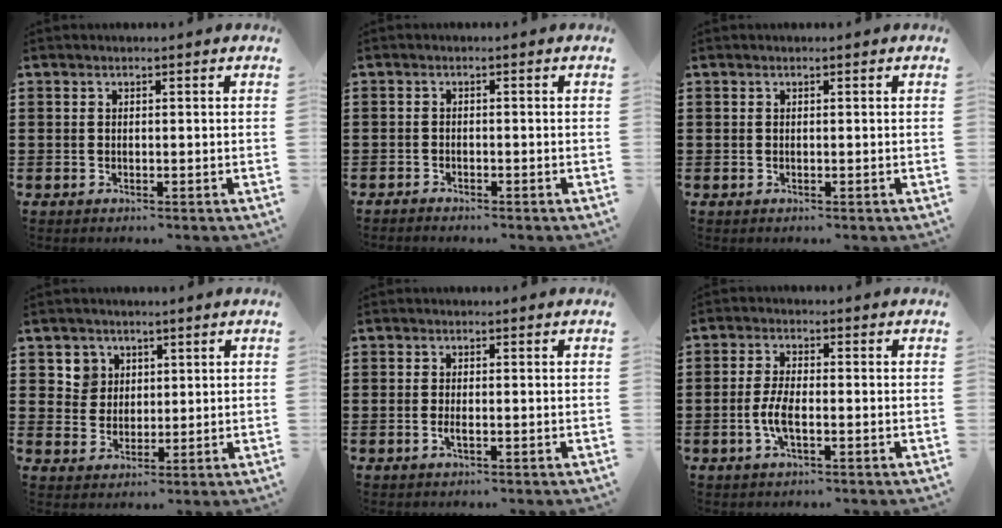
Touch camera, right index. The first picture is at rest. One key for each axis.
{"total": 1.1, "fx": -1.1, "fy": 0.1, "fz": 0.0, "tx": -0.004, "ty": 0.000, "tz": -0.024}
{"total": 0.0}
{"total": 4.2, "fx": 2.1, "fy": 3.6, "fz": 0.2, "tx": -0.015, "ty": 0.011, "tz": 0.038}
{"total": 1.3, "fx": -0.3, "fy": 0.4, "fz": 1.2, "tx": -0.022, "ty": -0.002, "tz": -0.005}
{"total": 4.2, "fx": -1.1, "fy": 1.4, "fz": 3.8, "tx": -0.087, "ty": -0.002, "tz": -0.025}